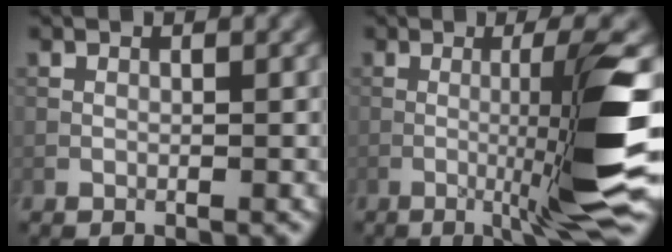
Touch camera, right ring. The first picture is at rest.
{"total": 8.1, "force": [-1.9, 0.2, 7.8], "torque": [-0.124, 0.007, -0.030]}